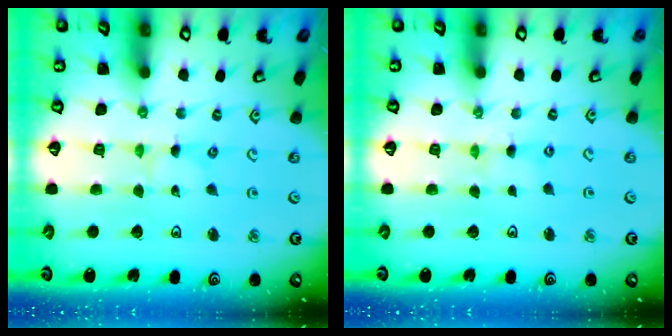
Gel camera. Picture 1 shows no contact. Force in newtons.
{"total": 0.0}